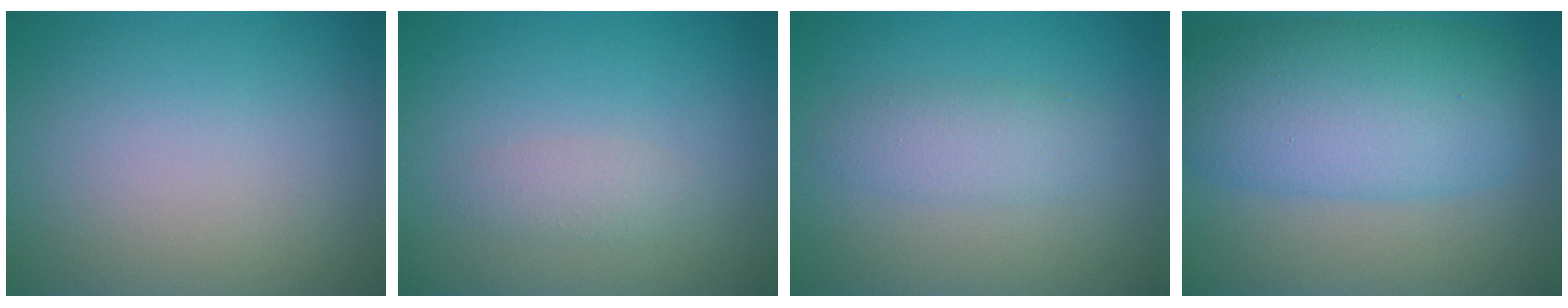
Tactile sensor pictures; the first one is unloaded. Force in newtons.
{"total": 1.3, "press": 1.3, "slide": 0.1}
{"total": 2.3, "press": 2.3, "slide": 0.1}
{"total": 9.3, "press": 9.3, "slide": 0.2}